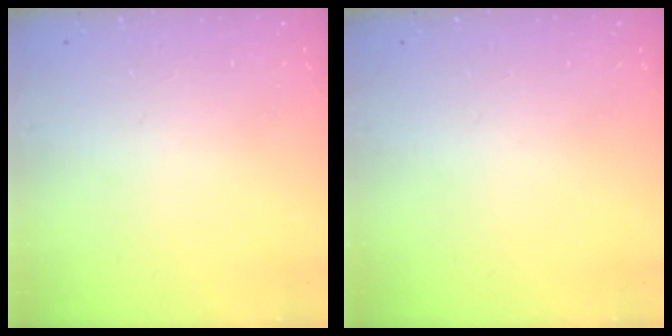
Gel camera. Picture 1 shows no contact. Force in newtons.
{"total": 0.0}